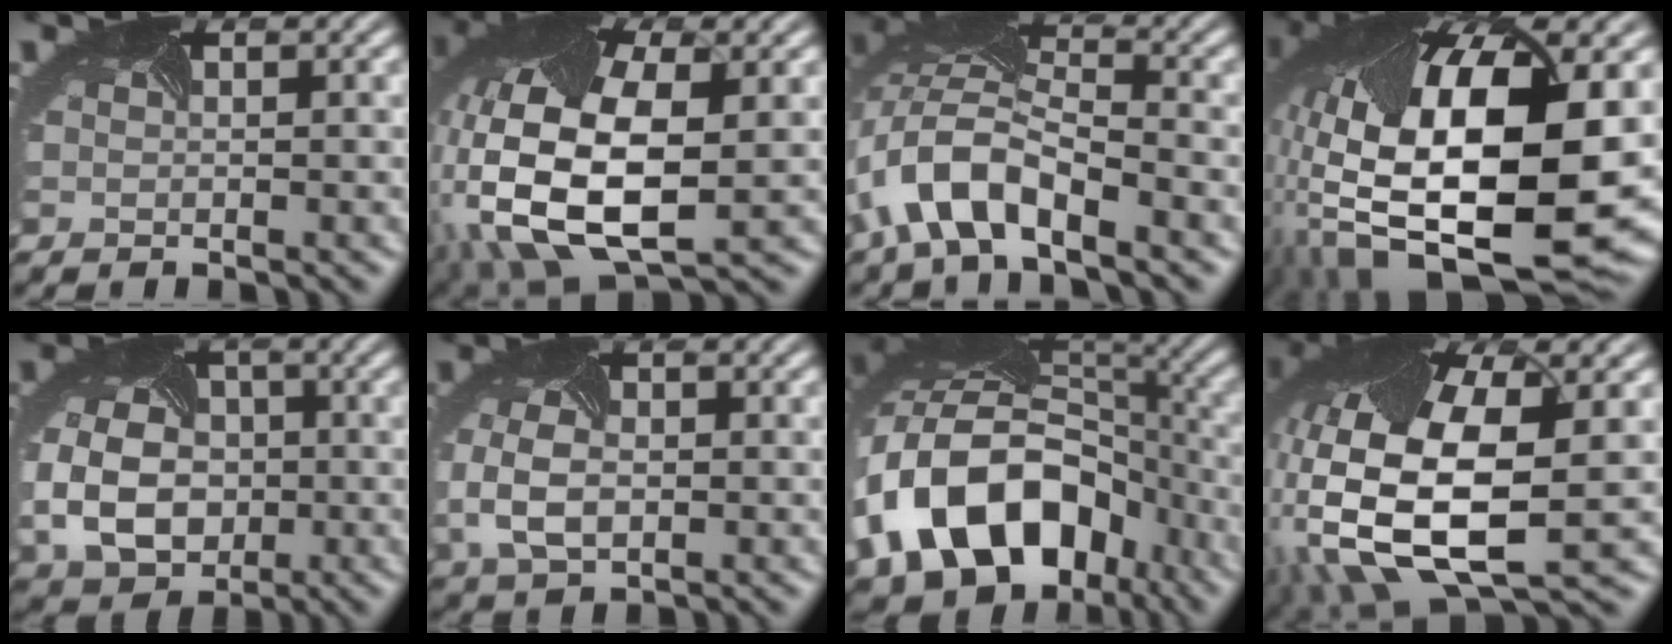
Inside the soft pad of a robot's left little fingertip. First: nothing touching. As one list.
[{"total": 14.2, "force": [-1.2, 8.0, 11.8], "torque": [-0.270, -0.033, -0.002]}, {"total": 8.2, "force": [-5.0, 3.0, 5.7], "torque": [-0.127, 0.005, -0.093]}, {"total": 19.2, "force": [0.0, 9.5, 16.7], "torque": [-0.352, -0.061, 0.031]}, {"total": 6.7, "force": [-1.7, 5.0, 4.1], "torque": [-0.103, -0.017, -0.025]}, {"total": 4.0, "force": [-0.9, 2.5, 3.0], "torque": [-0.089, -0.012, -0.009]}, {"total": 14.9, "force": [-5.6, 10.5, 9.0], "torque": [-0.181, -0.019, -0.087]}, {"total": 14.9, "force": [-2.1, 7.2, 12.9], "torque": [-0.297, -0.025, -0.028]}]